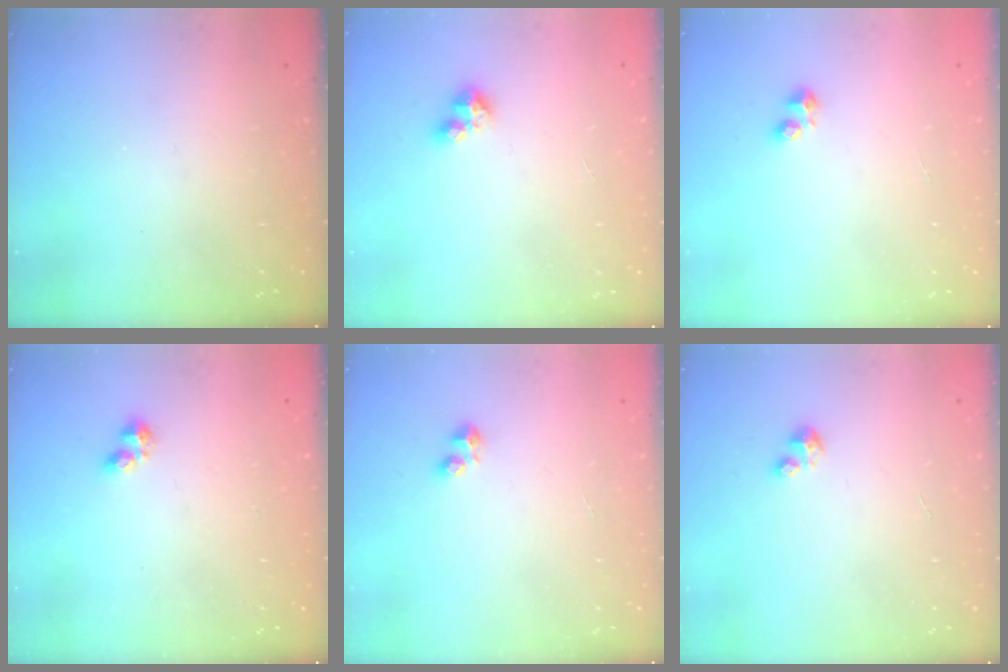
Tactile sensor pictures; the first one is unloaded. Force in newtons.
{"total": 3.0, "press": 3.0, "slide": 0.3}
{"total": 2.9, "press": 2.8, "slide": 0.5}
{"total": 2.4, "press": 2.3, "slide": 0.6}
{"total": 2.9, "press": 2.8, "slide": 0.5}
{"total": 2.0, "press": 2.0, "slide": 0.2}